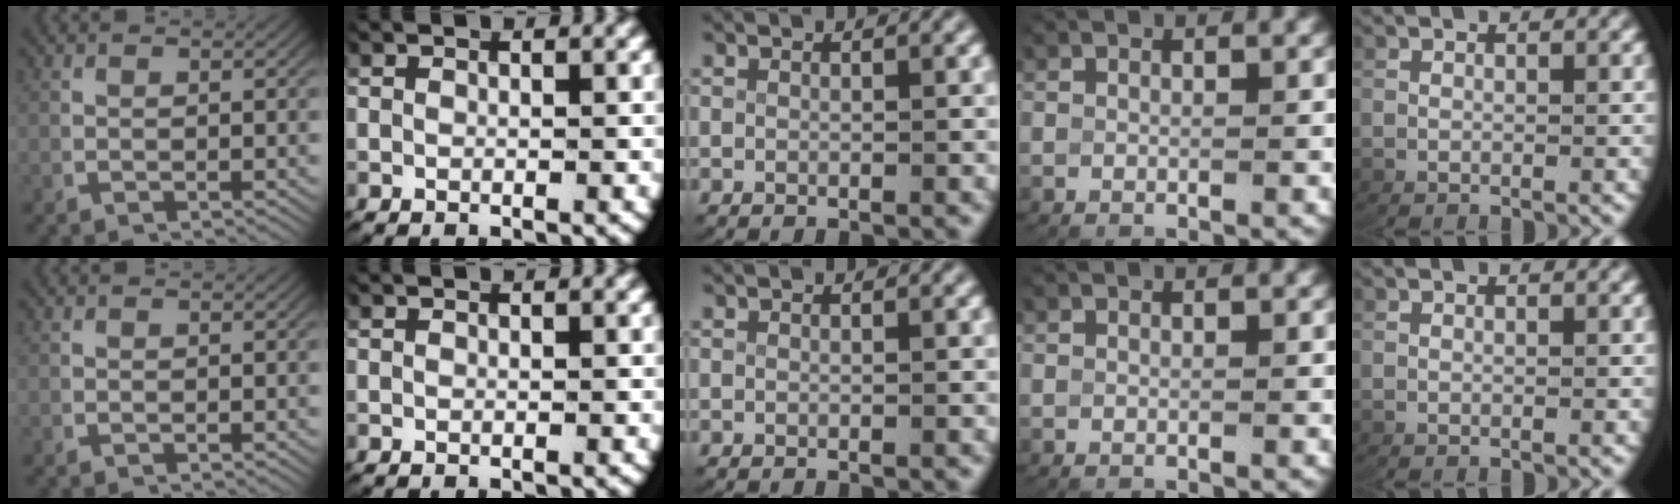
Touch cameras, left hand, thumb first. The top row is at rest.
{}